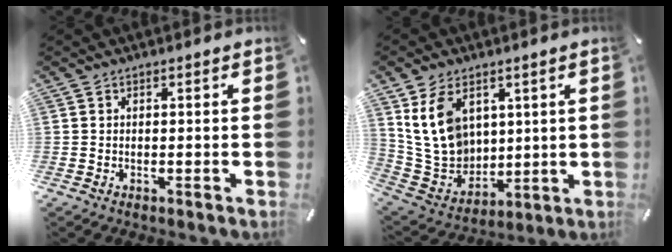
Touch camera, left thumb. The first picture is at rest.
{"total": 13.6, "force": [5.5, 10.6, 6.6], "torque": [-0.156, -0.020, 0.111]}